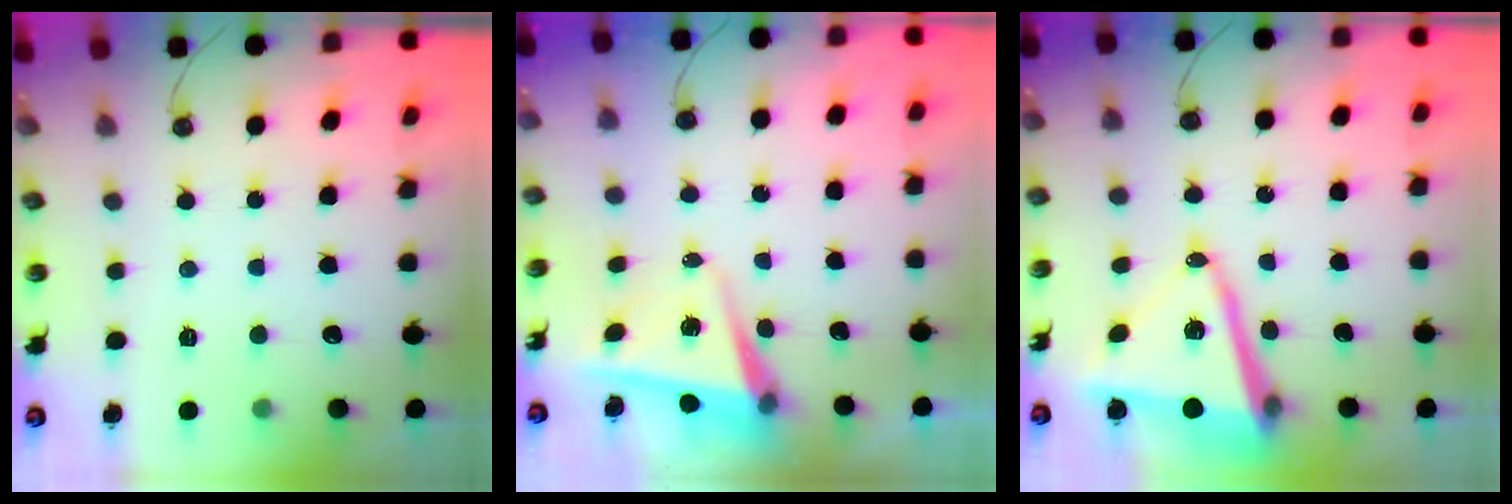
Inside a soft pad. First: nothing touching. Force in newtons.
{"total": 5.4, "press": 5.3, "slide": 1.3}
{"total": 12.7, "press": 12.4, "slide": 2.9}